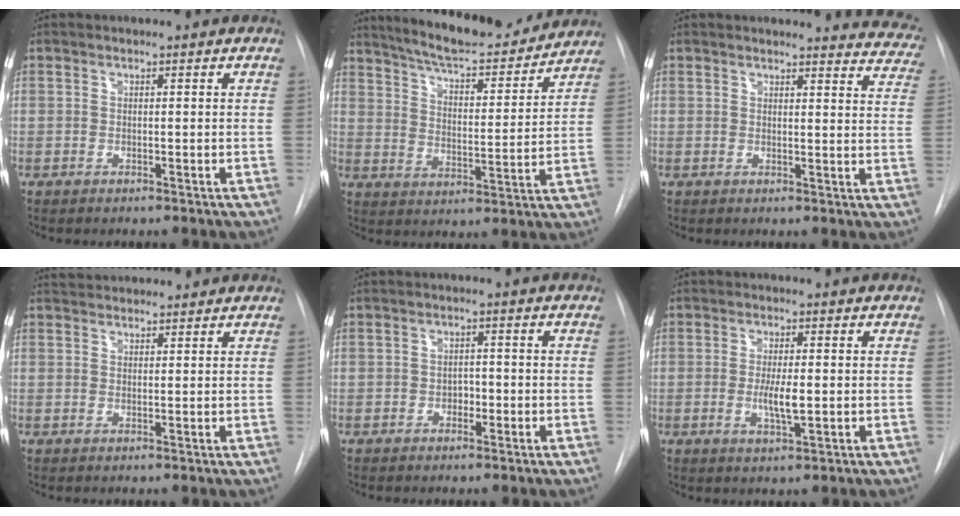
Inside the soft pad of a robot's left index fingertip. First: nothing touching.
{"total": 17.9, "force": [16.1, 3.2, 7.0], "torque": [-0.105, -0.007, 0.233]}
{"total": 13.1, "force": [12.8, 2.4, 1.9], "torque": [0.018, -0.070, 0.100]}
{"total": 5.4, "force": [5.2, 0.9, 0.9], "torque": [-0.015, 0.038, 0.077]}
{"total": 1.6, "force": [-0.6, 1.1, 1.0], "torque": [-0.010, 0.006, -0.010]}
{"total": 3.9, "force": [-0.4, 0.7, 3.8], "torque": [-0.072, -0.005, -0.005]}